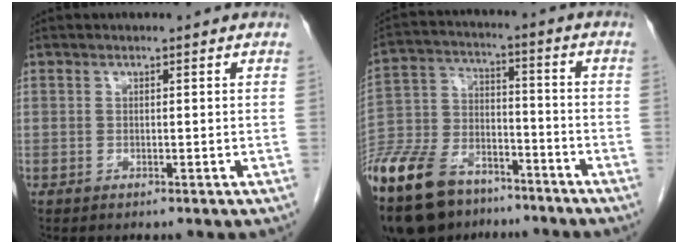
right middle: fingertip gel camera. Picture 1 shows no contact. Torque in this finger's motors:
{"motor_torque": [0.97, -0.67, 1.05, 0.21]}